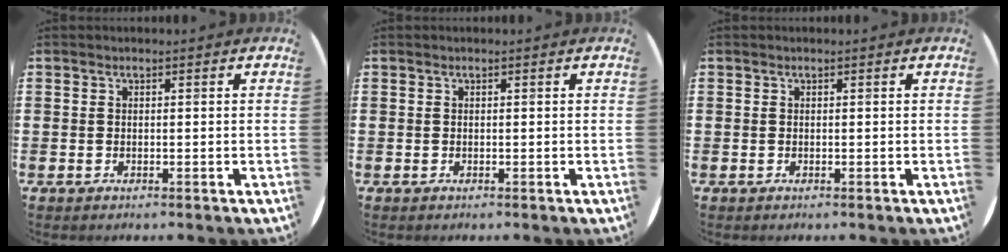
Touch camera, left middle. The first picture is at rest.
{"total": 0.0}
{"total": 0.0}